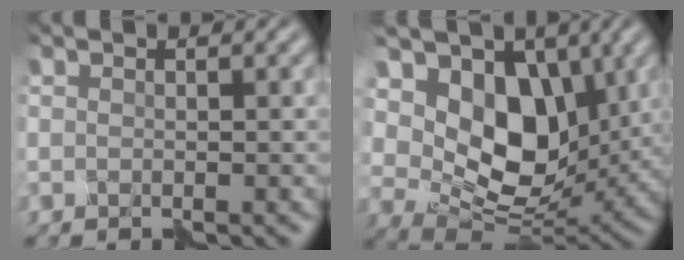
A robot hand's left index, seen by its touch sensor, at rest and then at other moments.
{"total": 9.4, "force": [3.4, 6.5, 5.9], "torque": [-0.099, -0.013, 0.058]}